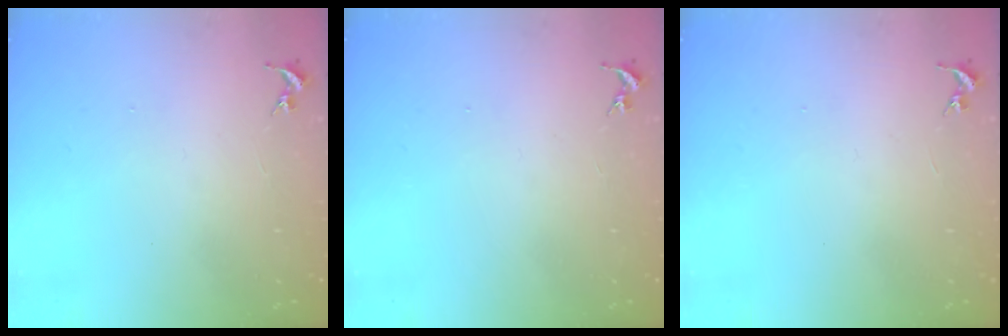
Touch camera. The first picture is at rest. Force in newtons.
{"total": 0.0}
{"total": 0.0}